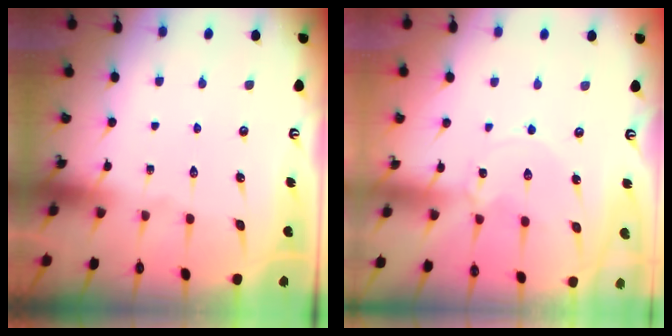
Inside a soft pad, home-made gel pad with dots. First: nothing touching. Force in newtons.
{"total": 1.3, "press": 1.3, "slide": 0.2}